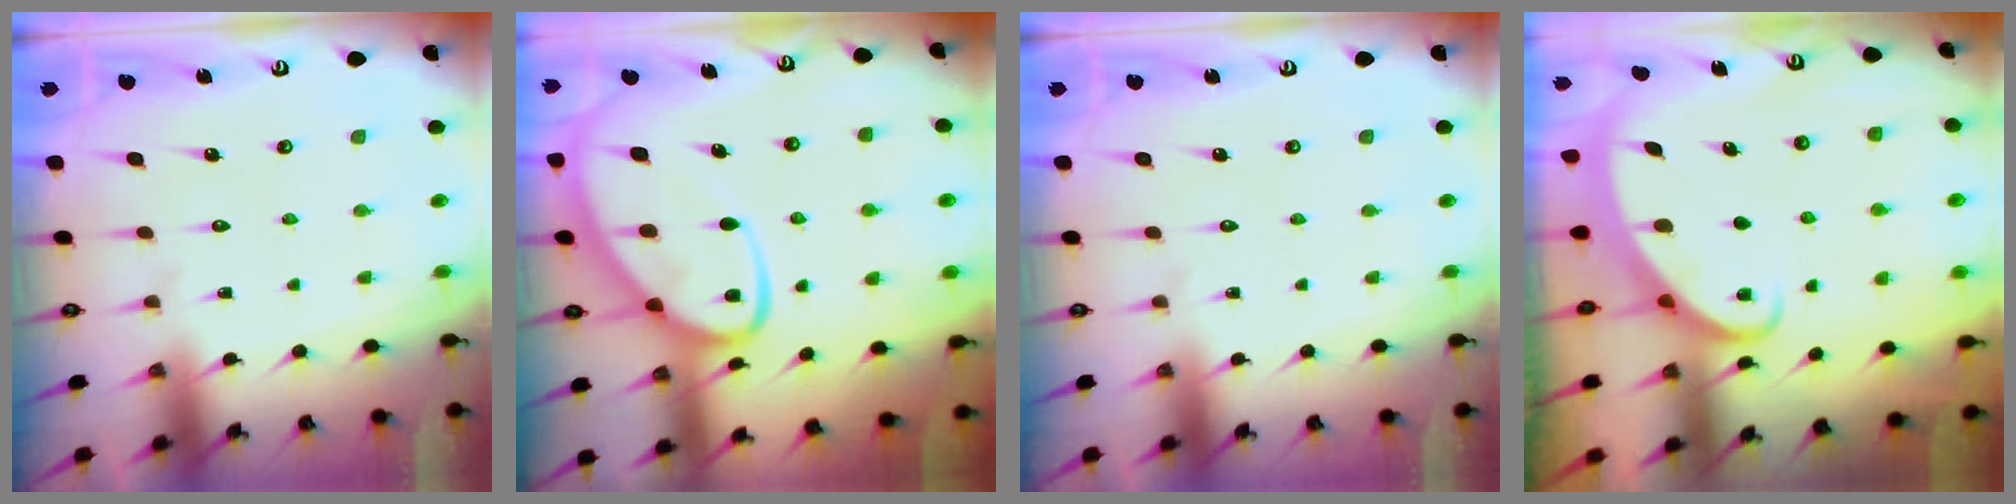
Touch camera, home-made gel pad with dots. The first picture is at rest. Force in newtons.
{"total": 12.3, "press": 12.3, "slide": 0.9}
{"total": 0.0}
{"total": 2.6, "press": 2.6, "slide": 0.4}